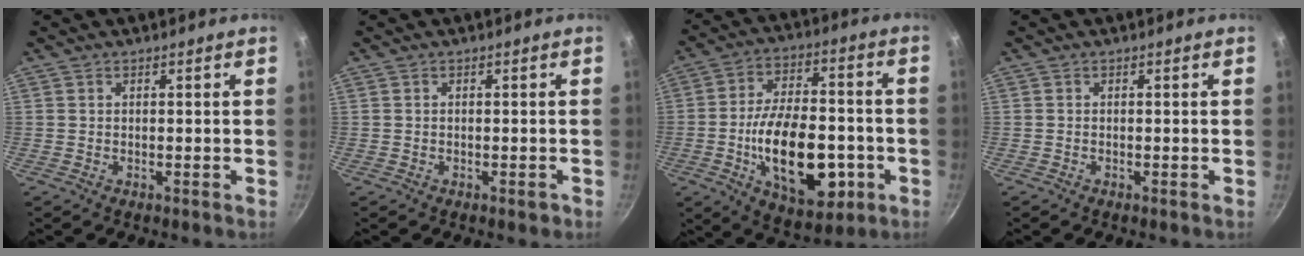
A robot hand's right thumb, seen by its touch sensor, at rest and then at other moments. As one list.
[{"total": 1.0, "force": [-0.5, 0.4, 0.7], "torque": [-0.010, 0.004, -0.005]}, {"total": 20.9, "force": [-5.3, 11.3, 16.8], "torque": [-0.248, 0.023, -0.075]}, {"total": 0.0}]